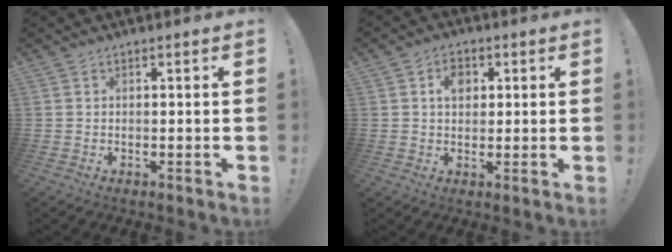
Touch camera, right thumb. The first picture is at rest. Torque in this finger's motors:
{"motor_torque": [0.68, 0.59, 0.02, -0.01, -0.01]}